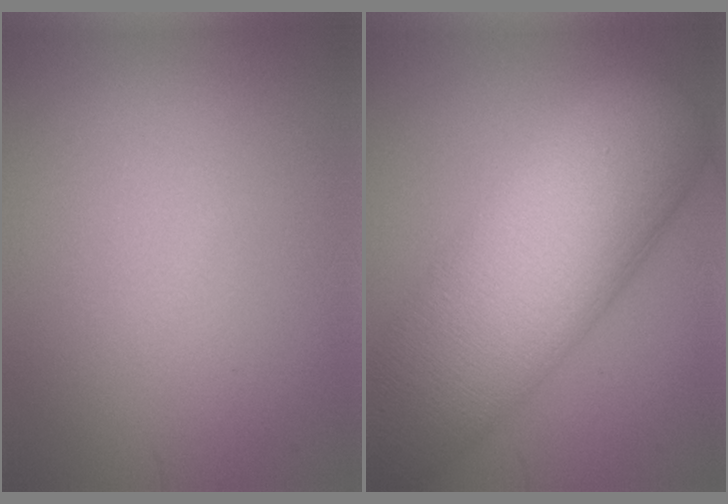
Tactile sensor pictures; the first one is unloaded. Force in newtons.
{"total": 14.3, "press": 14.2, "slide": 0.5}